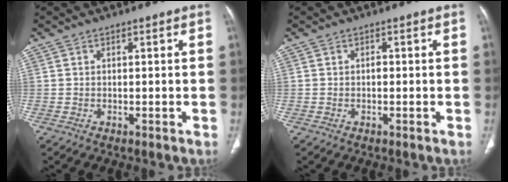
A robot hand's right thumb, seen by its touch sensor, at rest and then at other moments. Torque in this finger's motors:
{"motor_torque": [0.24, 0.19, 0.28, 0.39, 0.00]}